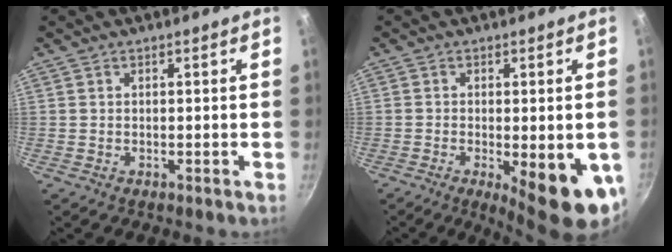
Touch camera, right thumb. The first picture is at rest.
{"total": 13.4, "force": [-3.8, 4.1, 12.1], "torque": [-0.140, -0.008, -0.041]}